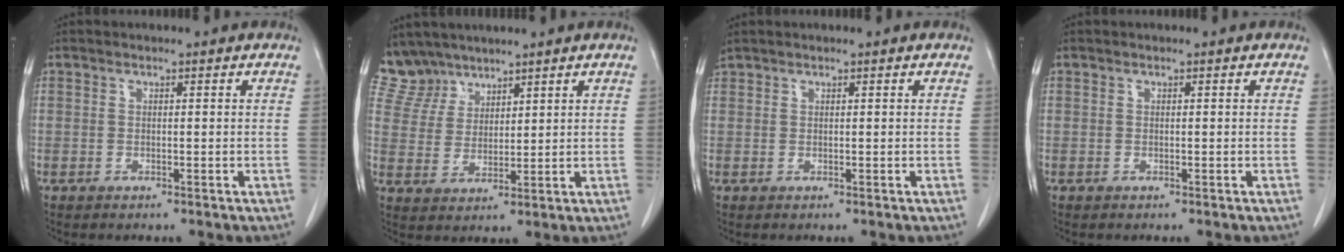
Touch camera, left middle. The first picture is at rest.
{"total": 5.8, "force": [5.2, 2.5, -0.4], "torque": [0.004, 0.003, 0.116]}
{"total": 0.5, "force": [0.5, -0.1, -0.1], "torque": [-0.011, 0.014, 0.018]}
{"total": 0.0}